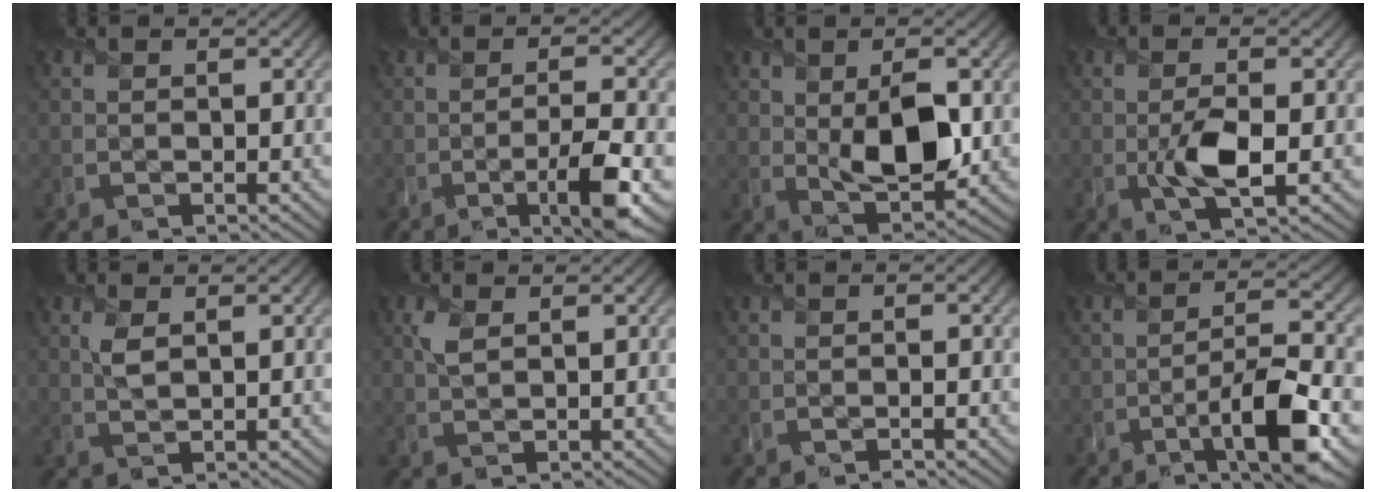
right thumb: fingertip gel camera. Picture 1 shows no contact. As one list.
[{"total": 6.8, "force": [-3.0, 1.3, 6.0], "torque": [-0.100, -0.003, -0.055]}, {"total": 8.7, "force": [0.3, 4.4, 7.5], "torque": [-0.136, -0.005, 0.010]}, {"total": 4.8, "force": [-0.9, 2.0, 4.3], "torque": [-0.094, -0.006, -0.018]}, {"total": 2.2, "force": [1.0, 0.9, 1.8], "torque": [-0.047, 0.002, 0.020]}, {"total": 2.3, "force": [1.1, 1.0, 1.8], "torque": [-0.050, 0.005, 0.022]}, {"total": 0.8, "force": [-0.4, 0.0, 0.6], "torque": [-0.012, -0.001, -0.011]}, {"total": 10.1, "force": [-4.7, 2.5, 8.5], "torque": [-0.144, -0.002, -0.086]}]